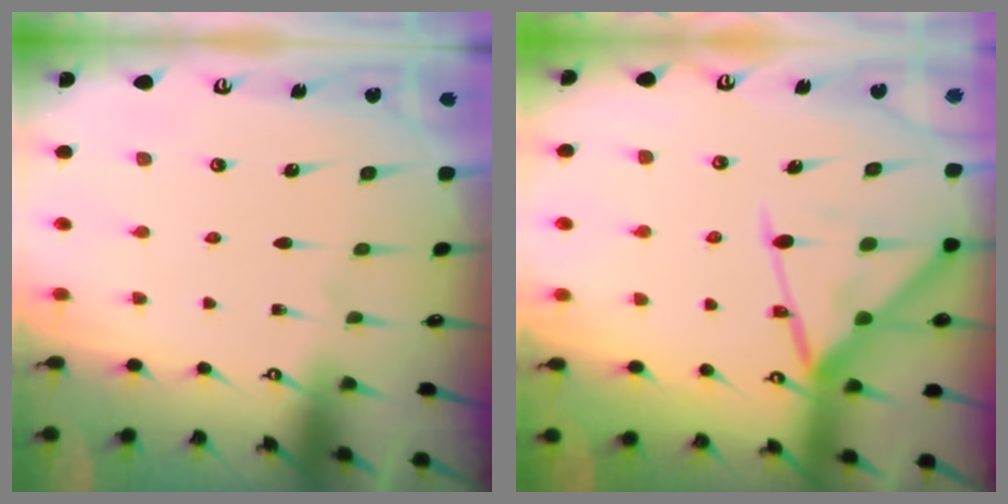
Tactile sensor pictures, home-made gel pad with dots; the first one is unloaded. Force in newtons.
{"total": 14.9, "press": 14.9, "slide": 1.2}